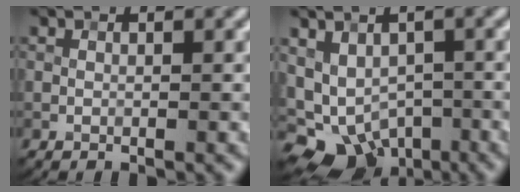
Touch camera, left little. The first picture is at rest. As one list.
[{"total": 9.9, "force": [-4.3, 7.8, 4.4], "torque": [-0.056, -0.029, -0.048]}]